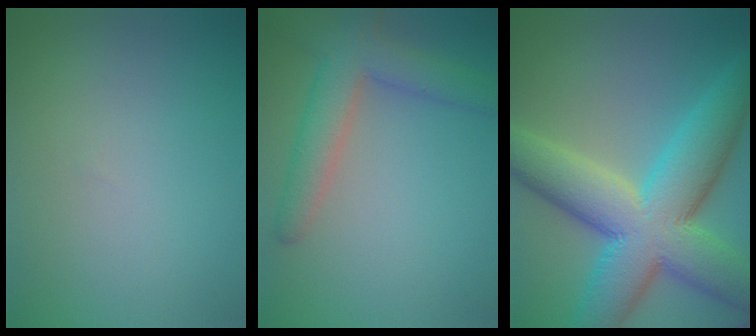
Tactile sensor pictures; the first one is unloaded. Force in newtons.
{"total": 5.0, "press": 5.0, "slide": 0.3}
{"total": 12.7, "press": 12.7, "slide": 0.6}